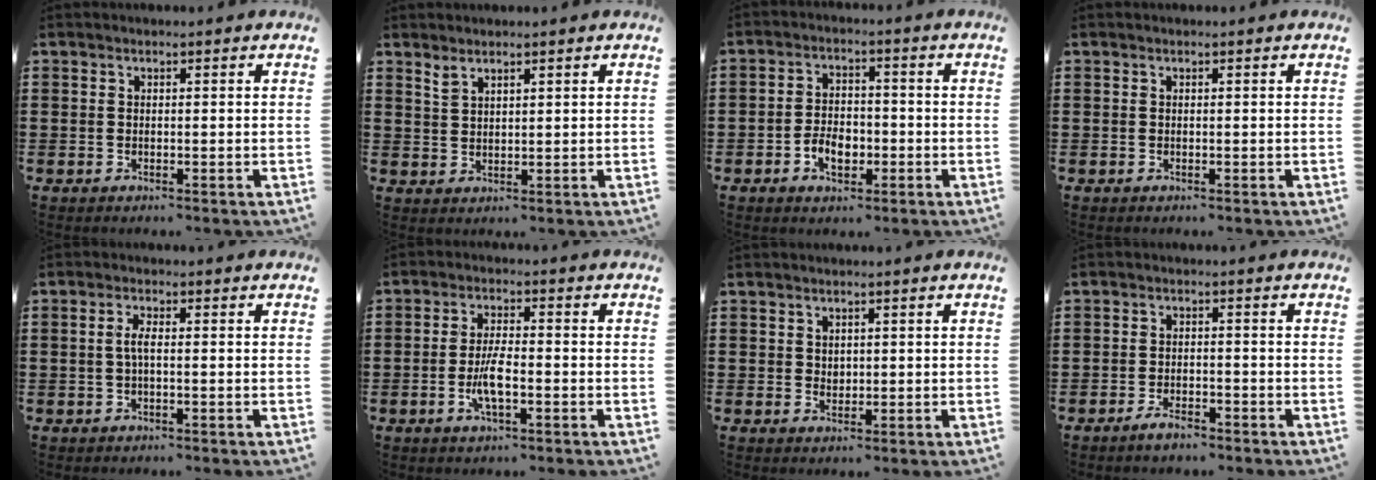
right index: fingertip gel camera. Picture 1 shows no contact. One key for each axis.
{"total": 2.0, "fx": 1.7, "fy": 0.6, "fz": 0.8, "tx": -0.019, "ty": 0.001, "tz": 0.032}
{"total": 4.7, "fx": -1.9, "fy": 2.8, "fz": 3.2, "tx": -0.059, "ty": -0.004, "tz": -0.035}
{"total": 0.0}
{"total": 2.2, "fx": -0.4, "fy": 0.5, "fz": 2.1, "tx": -0.047, "ty": -0.001, "tz": -0.010}
{"total": 5.2, "fx": -1.7, "fy": 1.2, "fz": 4.8, "tx": -0.102, "ty": -0.006, "tz": -0.034}
{"total": 1.4, "fx": 0.7, "fy": 1.1, "fz": 0.3, "tx": -0.009, "ty": 0.005, "tz": 0.015}
{"total": 2.7, "fx": -2.3, "fy": 0.6, "fz": 1.2, "tx": -0.023, "ty": 0.003, "tz": -0.043}